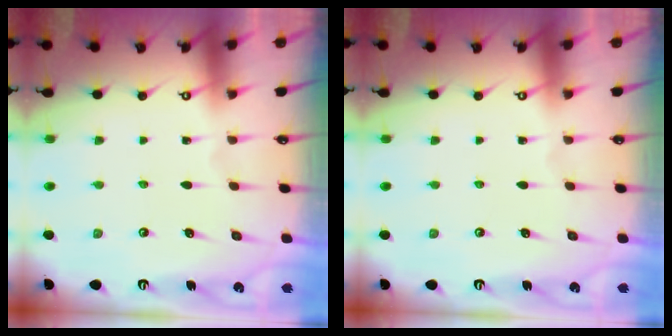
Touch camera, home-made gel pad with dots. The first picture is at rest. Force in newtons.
{"total": 0.0}